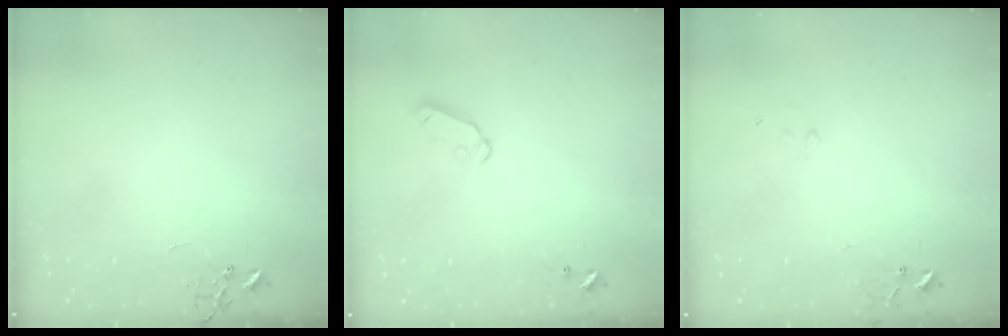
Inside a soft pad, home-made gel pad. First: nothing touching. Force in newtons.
{"total": 5.4, "press": 5.4, "slide": 0.5}
{"total": 7.6, "press": 7.6, "slide": 0.7}